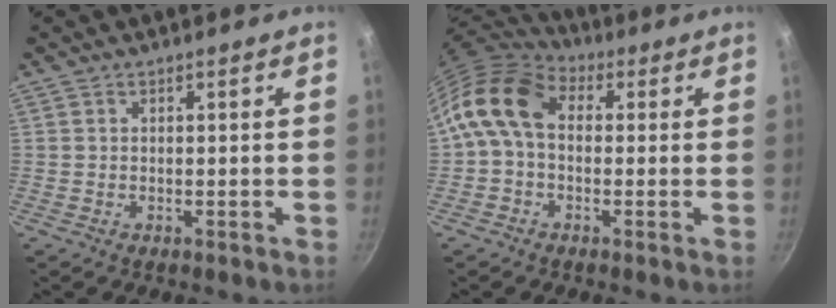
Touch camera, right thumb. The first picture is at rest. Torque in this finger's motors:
{"motor_torque": [0.85, 0.82, 0.39, -0.36, 0.17]}